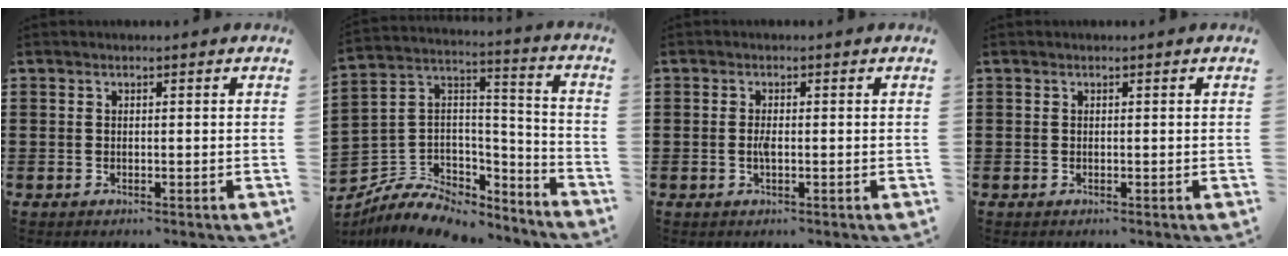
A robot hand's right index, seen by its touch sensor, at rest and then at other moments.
{"total": 7.0, "force": [-5.2, 4.1, 2.3], "torque": [-0.061, 0.001, -0.100]}
{"total": 1.5, "force": [-0.3, 0.4, 1.4], "torque": [-0.028, 0.001, -0.006]}
{"total": 0.0}